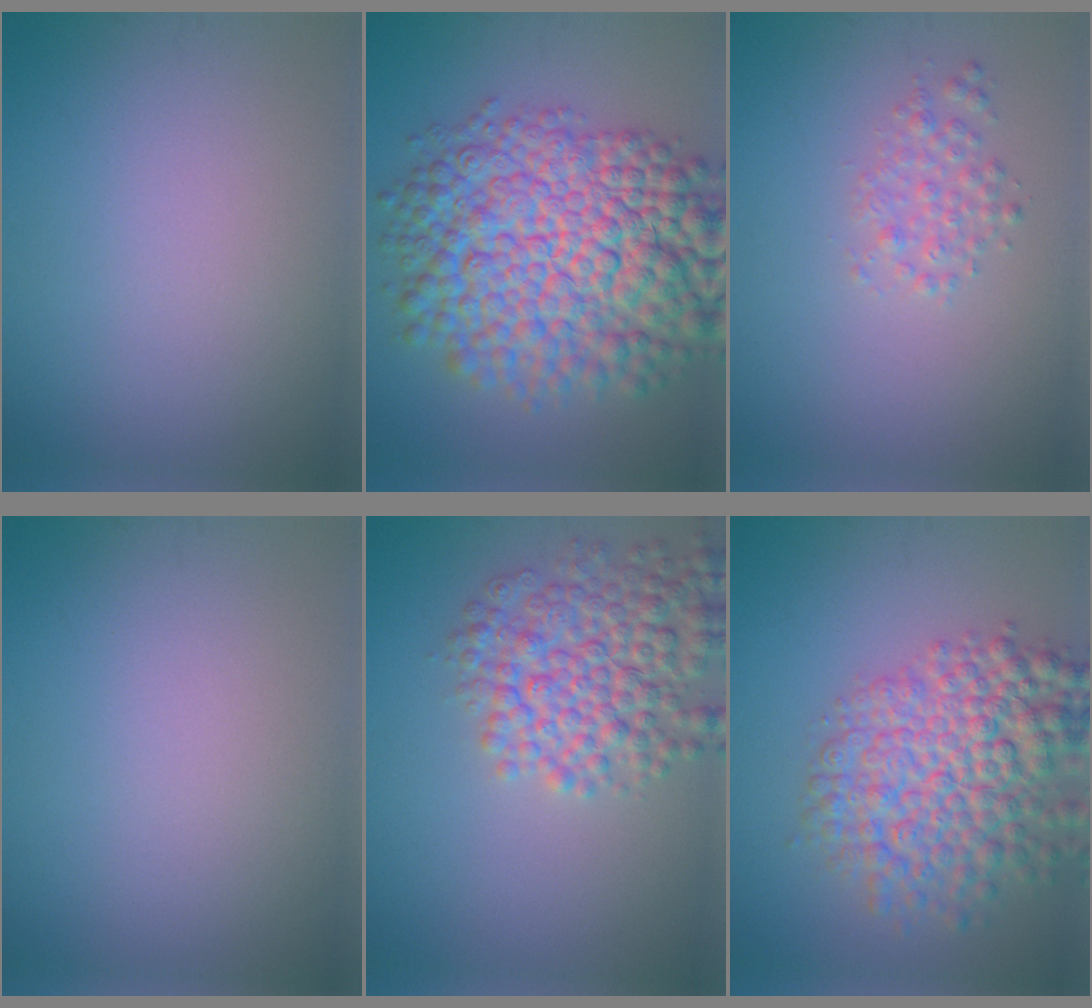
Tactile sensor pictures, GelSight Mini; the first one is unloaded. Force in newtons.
{"total": 14.1, "press": 14.1, "slide": 0.3}
{"total": 1.8, "press": 1.8, "slide": 0.1}
{"total": 0.0}
{"total": 6.5, "press": 6.5, "slide": 0.2}
{"total": 8.4, "press": 8.4, "slide": 0.3}